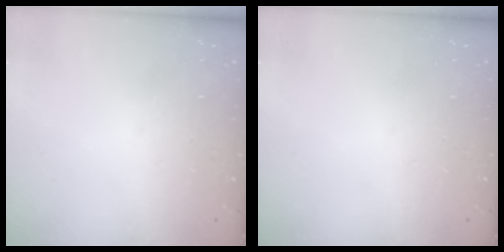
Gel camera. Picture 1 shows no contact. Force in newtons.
{"total": 0.0}